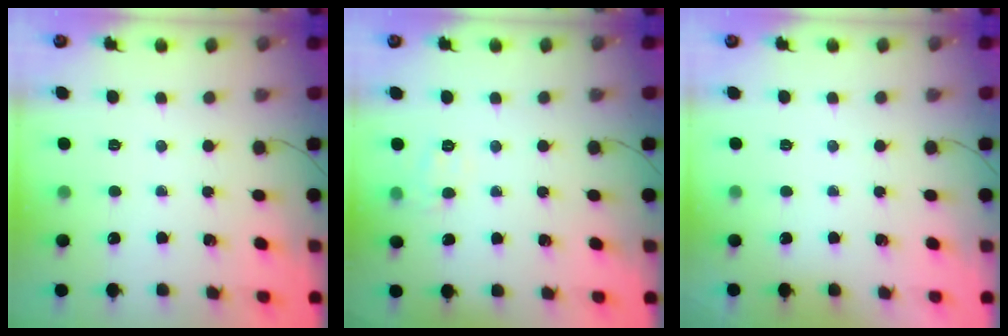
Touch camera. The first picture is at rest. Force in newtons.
{"total": 6.7, "press": 6.7, "slide": 1.0}
{"total": 1.9, "press": 1.9, "slide": 0.3}